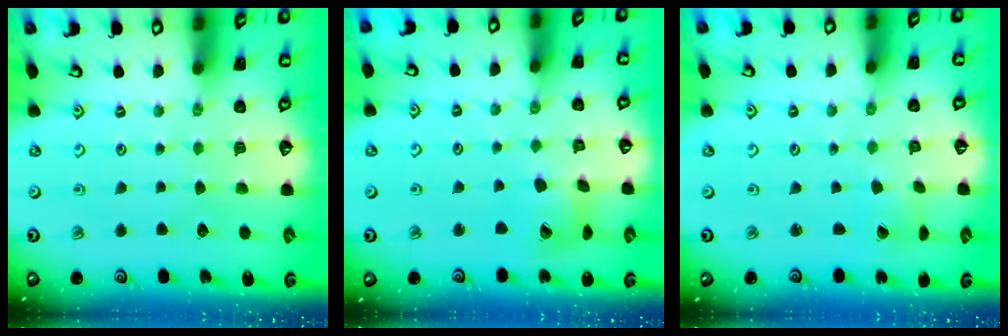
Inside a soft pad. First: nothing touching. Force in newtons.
{"total": 11.2, "press": 11.1, "slide": 1.5}
{"total": 0.7, "press": 0.7, "slide": 0.1}